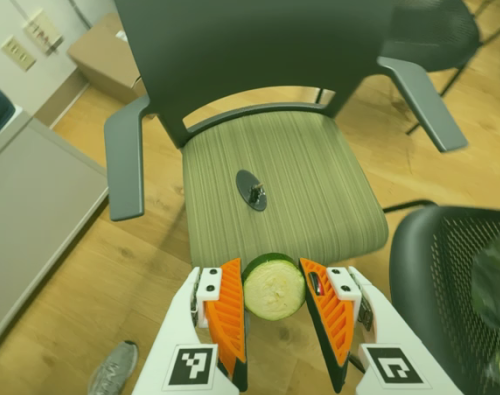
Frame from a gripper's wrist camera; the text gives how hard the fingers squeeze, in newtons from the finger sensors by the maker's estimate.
{"total": 8.8, "left": 8.9, "right": 8.8}